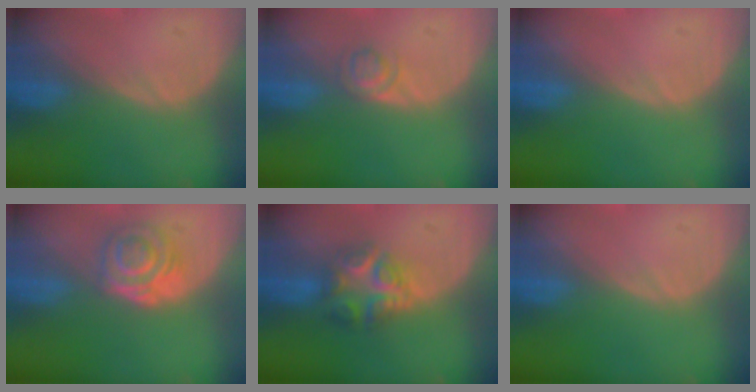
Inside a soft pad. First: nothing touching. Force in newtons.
{"total": 2.7, "press": 2.7, "slide": 0.2}
{"total": 0.0}
{"total": 6.3, "press": 5.2, "slide": 3.5}
{"total": 6.3, "press": 6.2, "slide": 1.5}
{"total": 0.0}